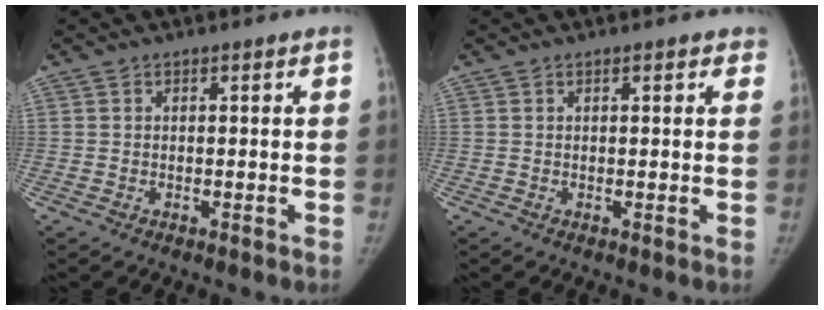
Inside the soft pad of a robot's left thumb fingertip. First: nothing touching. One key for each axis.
{"total": 1.9, "fx": 1.3, "fy": 0.8, "fz": 1.2, "tx": -0.002, "ty": 0.000, "tz": 0.011}